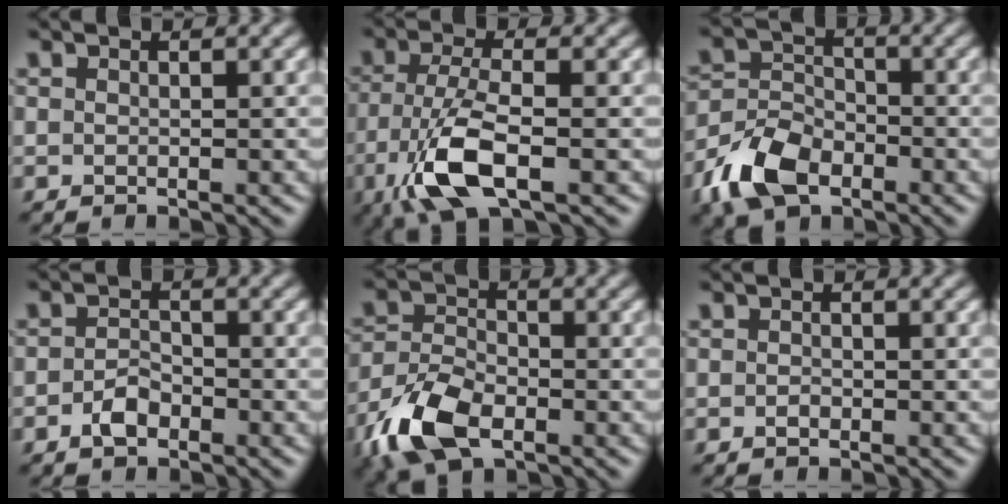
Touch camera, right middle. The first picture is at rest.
{"total": 6.8, "force": [-2.8, 2.5, 5.7], "torque": [-0.126, -0.005, -0.059]}
{"total": 6.7, "force": [-3.8, 4.0, 3.7], "torque": [-0.077, 0.000, -0.080]}
{"total": 2.2, "force": [-1.3, 1.3, 1.3], "torque": [-0.024, 0.004, -0.026]}
{"total": 7.3, "force": [-4.0, 4.0, 4.7], "torque": [-0.108, -0.005, -0.086]}
{"total": 0.6, "force": [-0.3, 0.4, 0.4], "torque": [-0.007, -0.001, -0.005]}